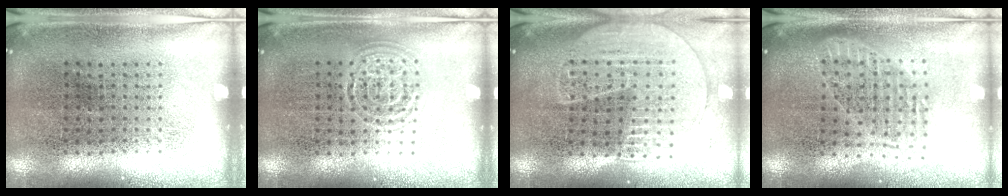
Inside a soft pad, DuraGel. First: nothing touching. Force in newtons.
{"total": 1.5, "press": 1.4, "slide": 0.1}
{"total": 1.8, "press": 1.6, "slide": 0.7}
{"total": 1.8, "press": 1.5, "slide": 0.9}